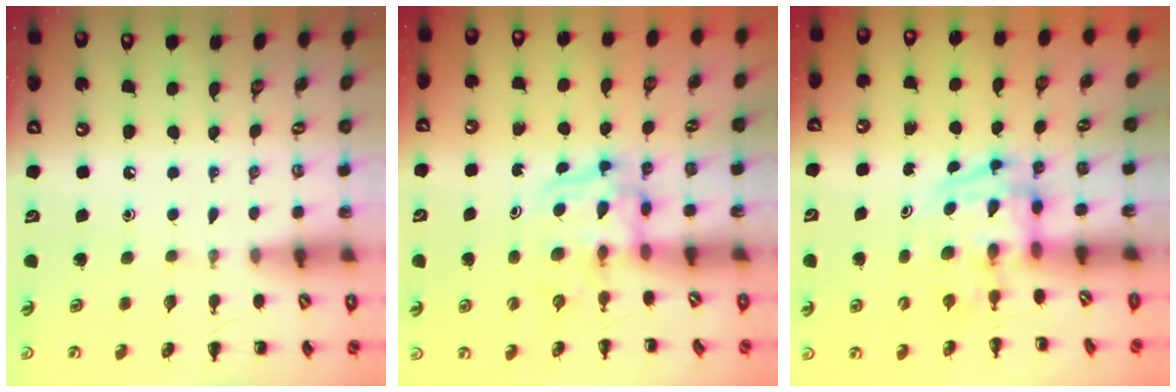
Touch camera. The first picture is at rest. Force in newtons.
{"total": 3.4, "press": 3.4, "slide": 0.2}
{"total": 3.7, "press": 3.7, "slide": 0.6}